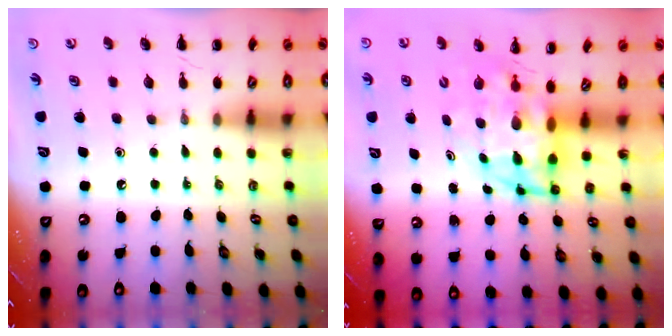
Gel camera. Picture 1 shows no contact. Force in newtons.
{"total": 5.5, "press": 5.3, "slide": 1.6}